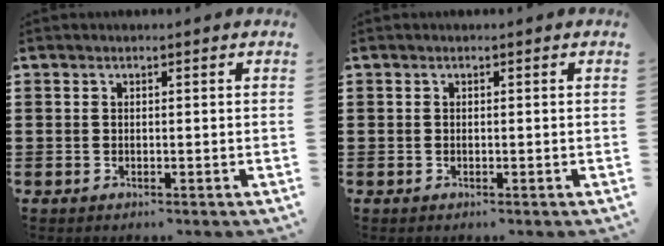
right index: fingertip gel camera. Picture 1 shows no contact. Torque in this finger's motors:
{"motor_torque": [0.95, 1.11, -0.06, -0.01]}